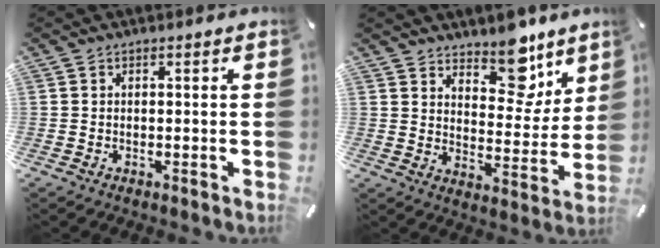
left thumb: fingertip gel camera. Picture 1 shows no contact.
{"total": 12.2, "force": [9.6, 5.9, 4.6], "torque": [-0.040, -0.083, 0.169]}